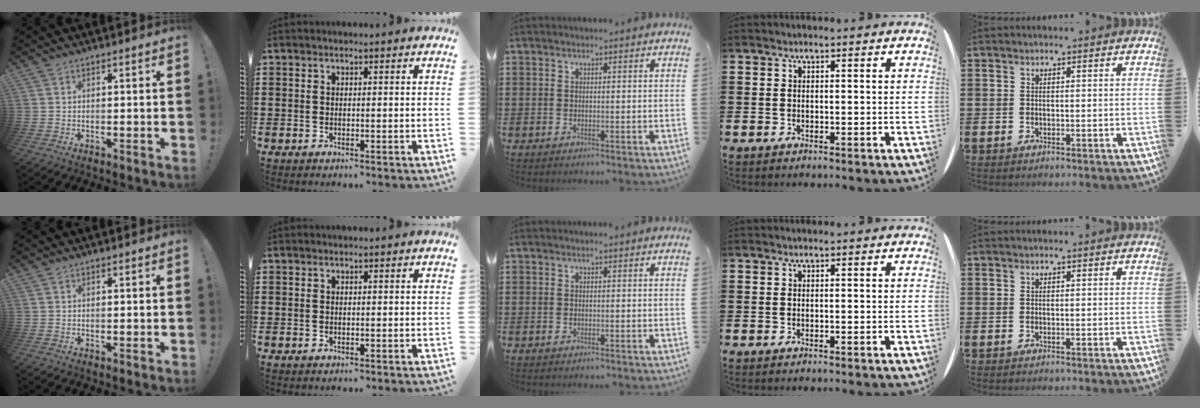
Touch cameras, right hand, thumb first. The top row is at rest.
{}